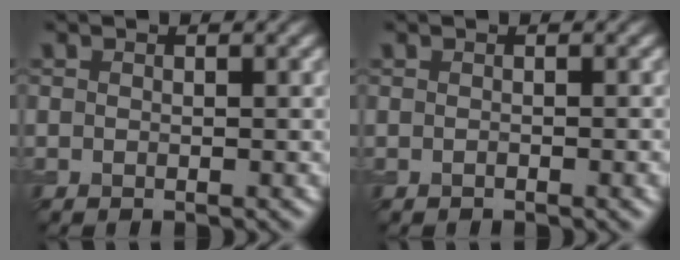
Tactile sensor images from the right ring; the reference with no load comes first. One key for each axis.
{"total": 1.0, "fx": -0.4, "fy": 0.3, "fz": 0.9, "tx": -0.013, "ty": -0.002, "tz": -0.008}